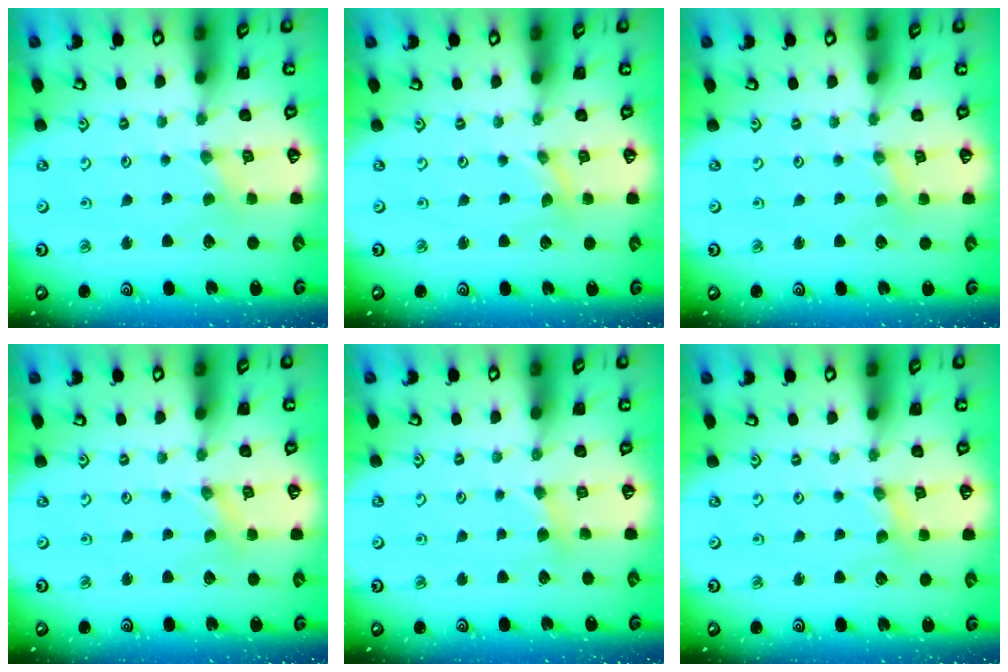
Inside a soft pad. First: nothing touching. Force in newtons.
{"total": 0.0}
{"total": 0.8, "press": 0.8, "slide": 0.1}
{"total": 0.0}
{"total": 2.3, "press": 2.3, "slide": 0.4}
{"total": 1.4, "press": 1.4, "slide": 0.3}